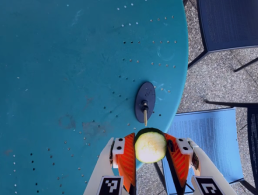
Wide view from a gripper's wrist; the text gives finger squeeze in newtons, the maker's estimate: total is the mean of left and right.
{"total": 13.6, "left": 14.0, "right": 13.3}